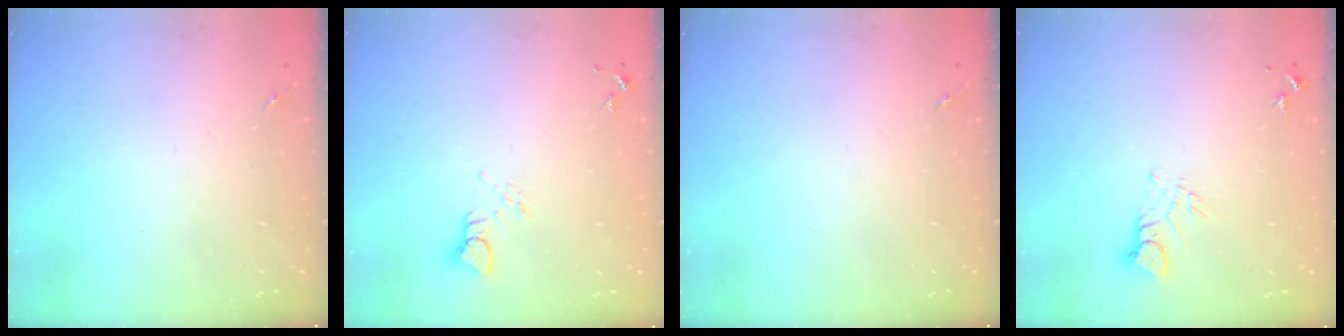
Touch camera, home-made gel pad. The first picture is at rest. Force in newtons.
{"total": 3.9, "press": 3.9, "slide": 0.4}
{"total": 0.0}
{"total": 3.9, "press": 3.9, "slide": 0.4}